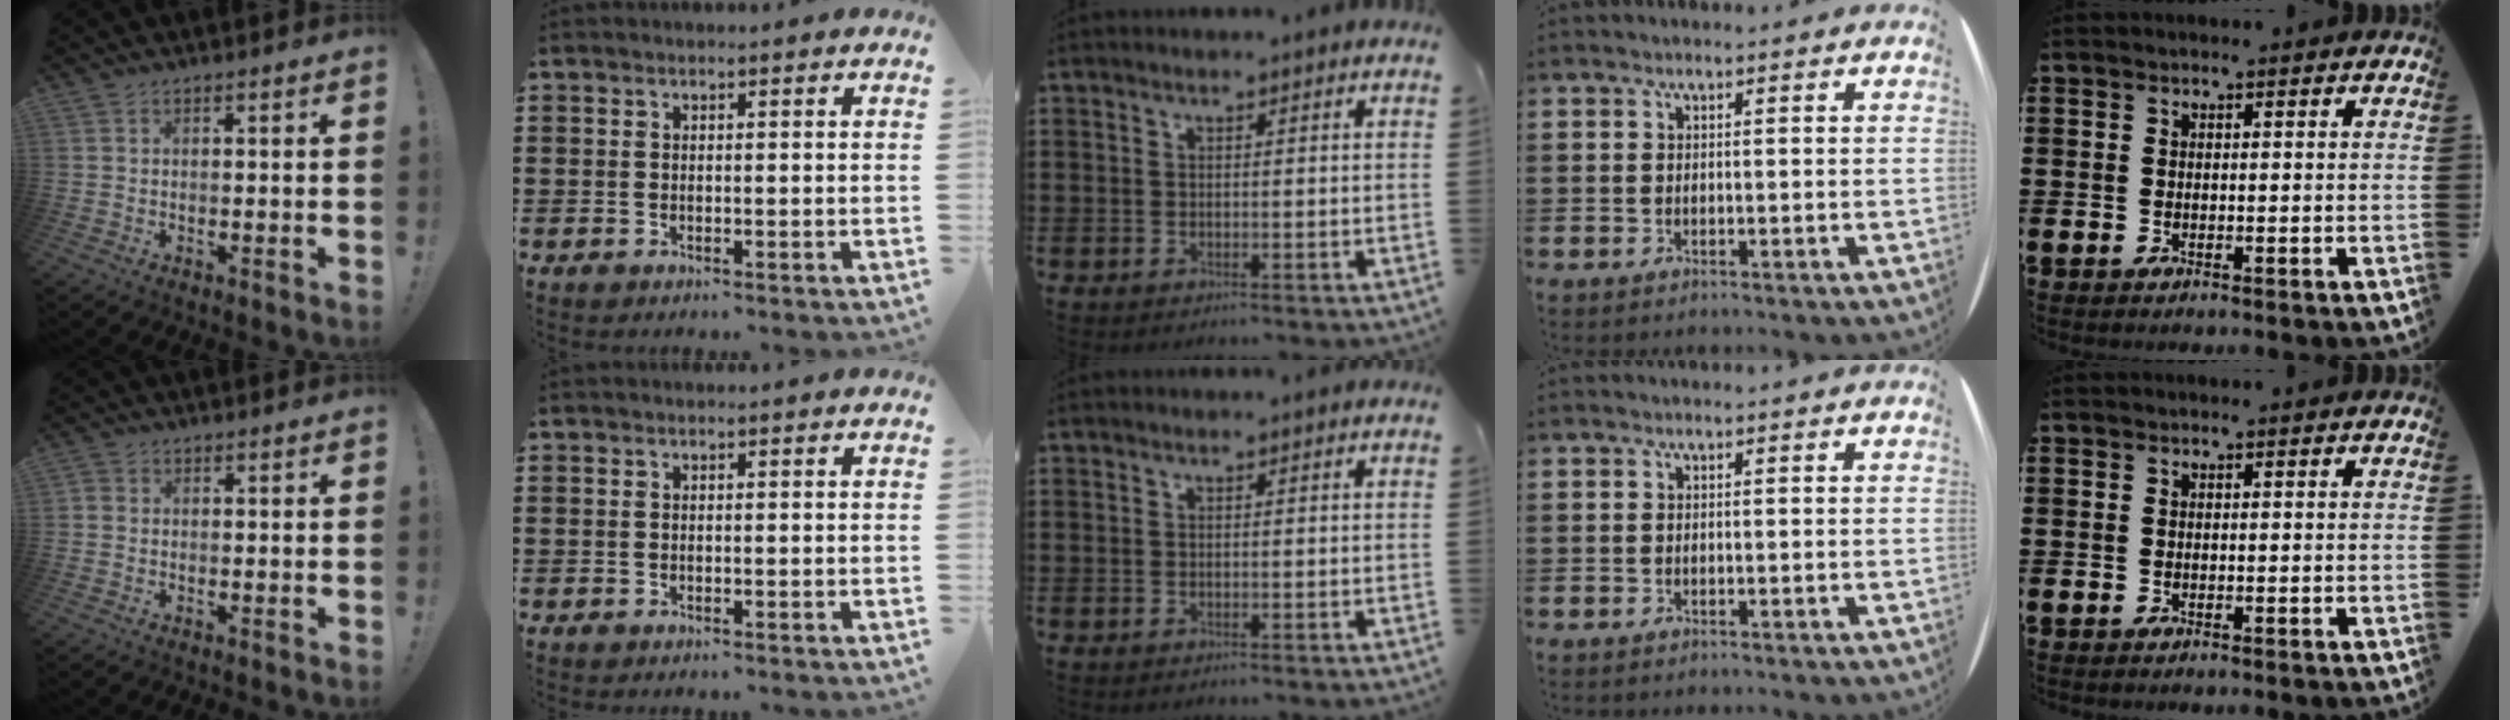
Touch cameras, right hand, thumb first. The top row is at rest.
{"thumb": {"total": 1.1, "force": [-0.3, 1.0, 0.4], "torque": [-0.008, 0.004, -0.004]}}